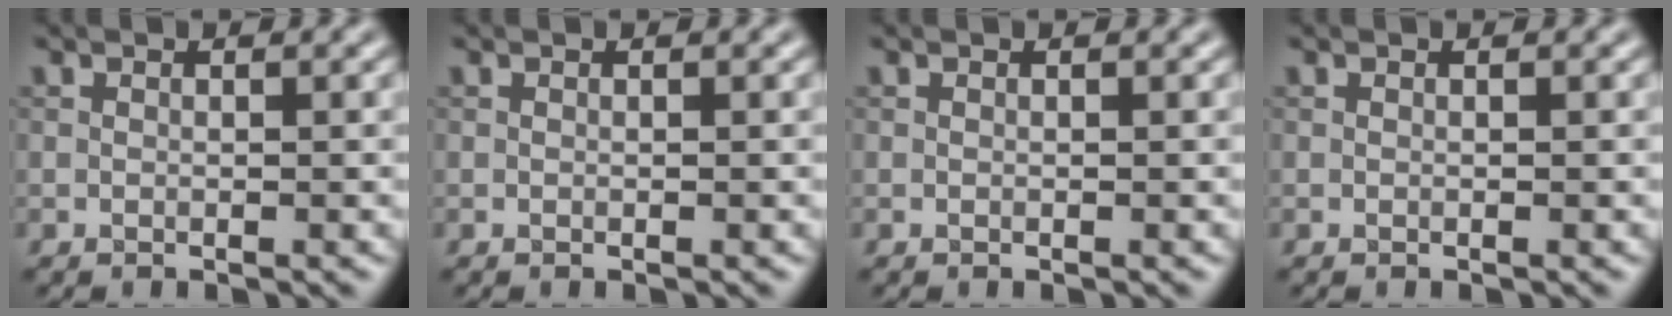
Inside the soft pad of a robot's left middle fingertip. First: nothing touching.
{"total": 0.0}
{"total": 0.0}
{"total": 0.0}